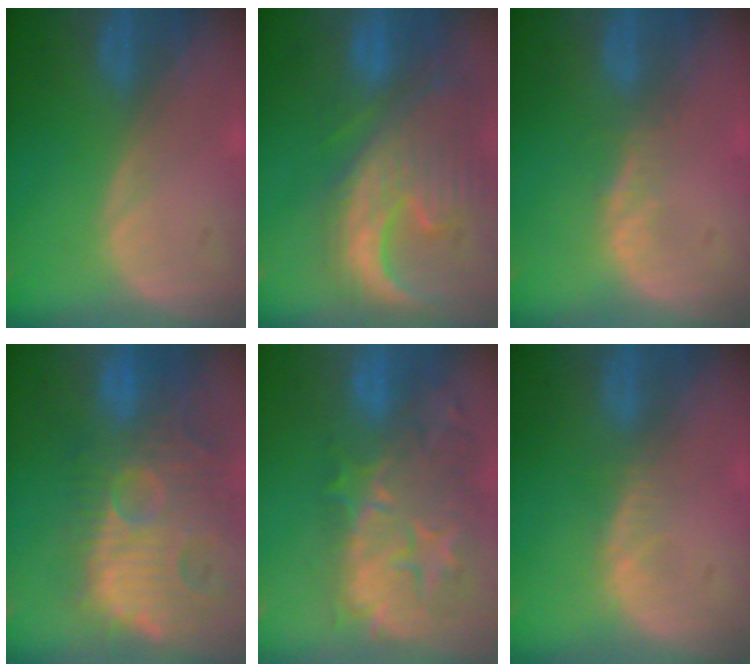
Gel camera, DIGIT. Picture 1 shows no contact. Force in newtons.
{"total": 13.5, "press": 11.5, "slide": 7.0}
{"total": 1.4, "press": 1.4, "slide": 0.1}
{"total": 14.4, "press": 12.5, "slide": 7.1}
{"total": 12.9, "press": 11.5, "slide": 5.8}
{"total": 1.5, "press": 1.5, "slide": 0.2}